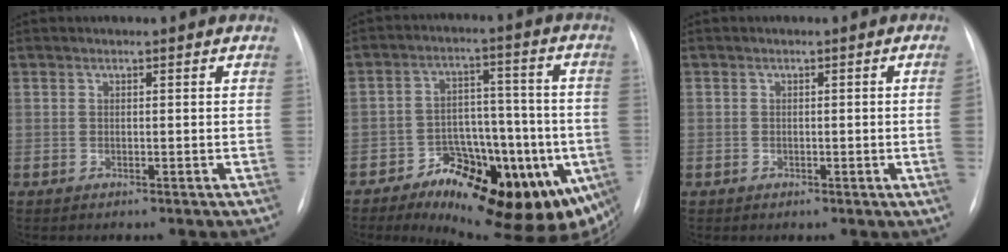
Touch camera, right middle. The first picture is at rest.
{"total": 20.1, "force": [-9.2, 8.3, 15.9], "torque": [-0.162, 0.022, -0.118]}
{"total": 2.0, "force": [-0.3, -0.2, 1.9], "torque": [-0.036, 0.001, -0.003]}